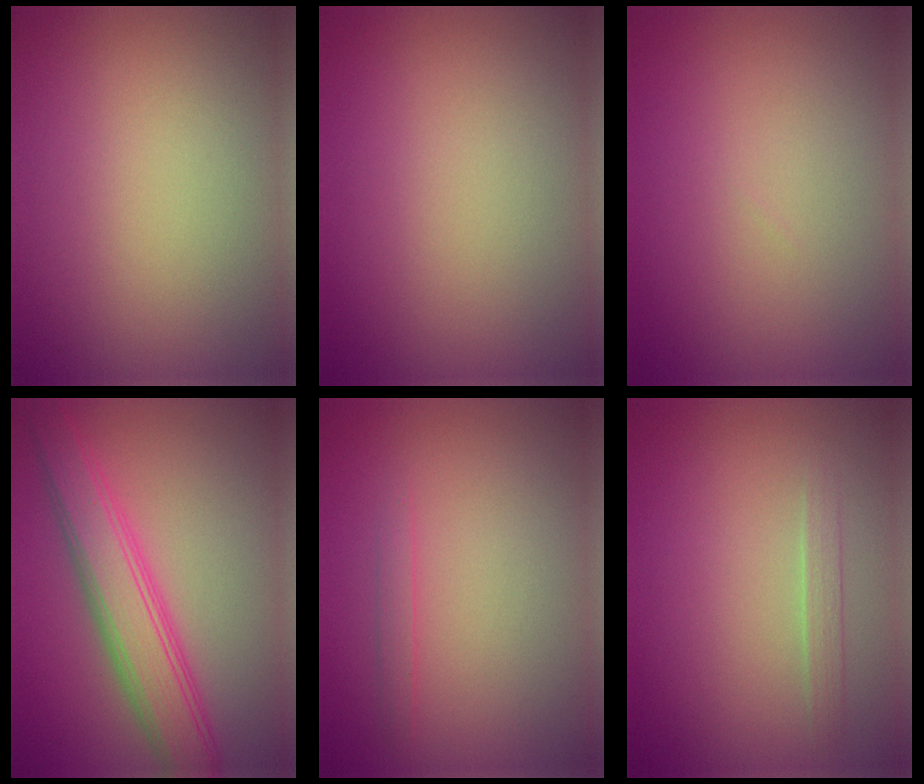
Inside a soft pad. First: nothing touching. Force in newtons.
{"total": 0.0}
{"total": 0.0}
{"total": 5.7, "press": 5.7, "slide": 0.1}
{"total": 0.9, "press": 0.9, "slide": 0.1}
{"total": 1.1, "press": 1.1, "slide": 0.1}